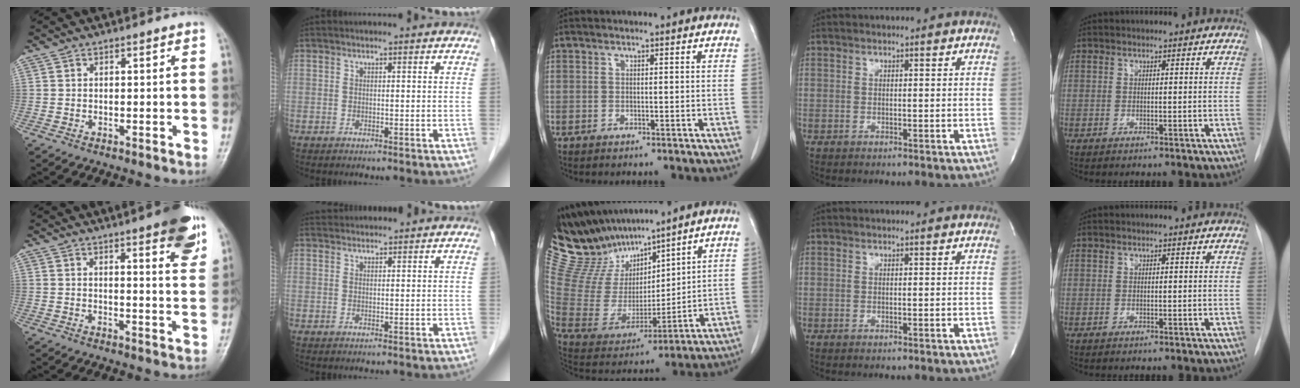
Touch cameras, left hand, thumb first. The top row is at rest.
{"thumb": {"total": 10.9, "force": [6.2, 2.3, 8.6], "torque": [-0.088, -0.027, 0.075]}, "index": {"total": 3.0, "force": [3.0, 0.4, 0.2], "torque": [-0.007, 0.033, 0.052]}, "middle": {"total": 14.8, "force": [13.4, 4.4, 4.5], "torque": [-0.104, 0.010, 0.270]}}